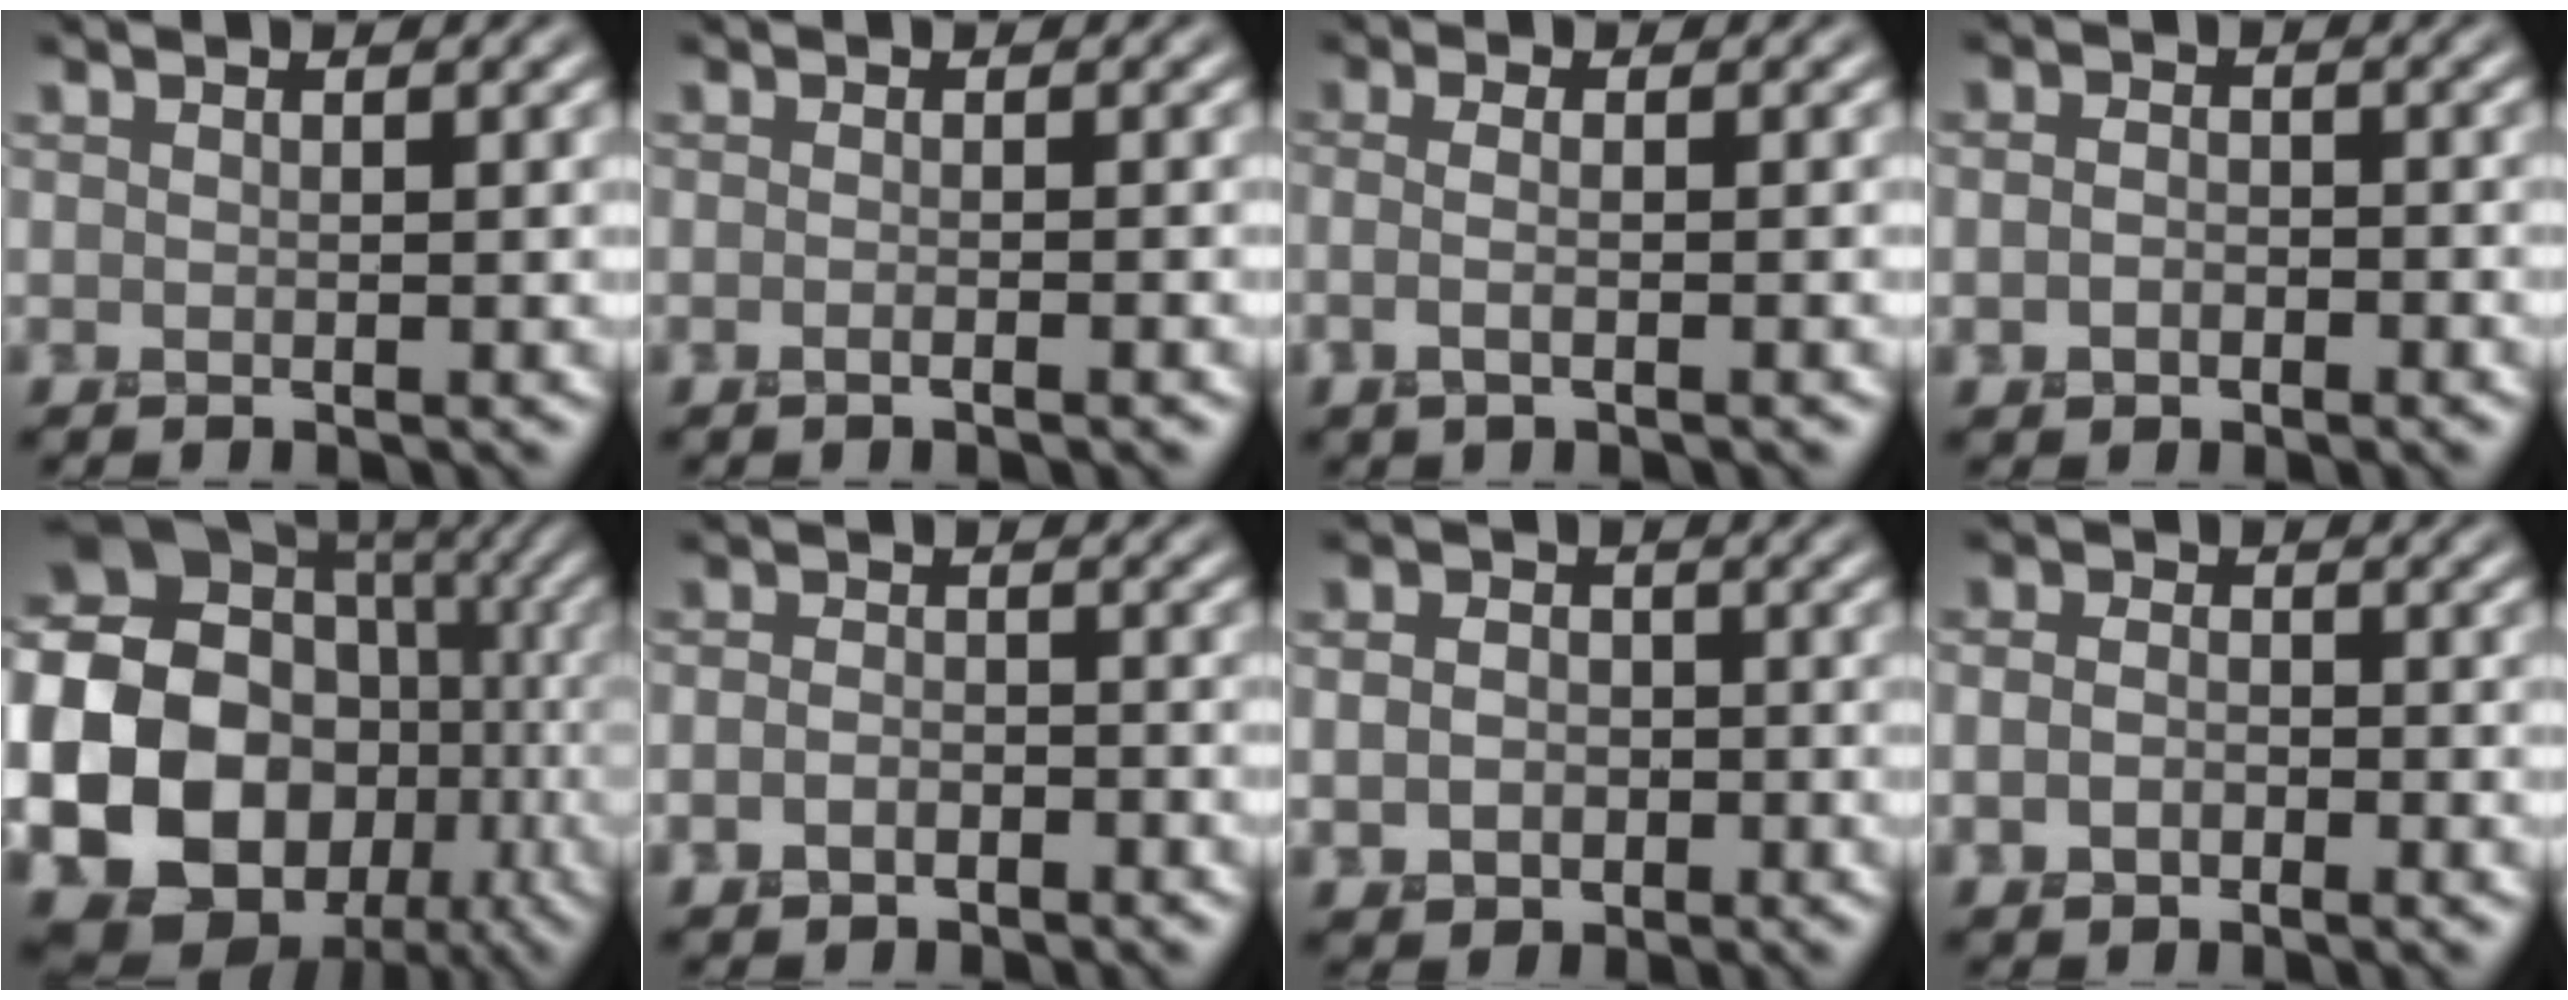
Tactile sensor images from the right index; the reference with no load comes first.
{"total": 2.0, "force": [-0.6, 0.8, 1.7], "torque": [-0.001, 0.002, -0.020]}
{"total": 3.2, "force": [-0.4, 1.3, 2.9], "torque": [-0.035, -0.001, -0.016]}
{"total": 1.9, "force": [-0.6, 1.4, 1.1], "torque": [-0.021, 0.000, -0.015]}
{"total": 25.9, "force": [-6.1, 22.9, 10.4], "torque": [-0.220, -0.040, -0.120]}
{"total": 2.3, "force": [-1.1, 1.6, 1.3], "torque": [-0.023, 0.001, -0.026]}
{"total": 3.4, "force": [-0.6, 2.8, 1.9], "torque": [-0.025, -0.007, -0.014]}
{"total": 2.9, "force": [-0.8, 2.1, 1.9], "torque": [-0.016, 0.002, -0.025]}